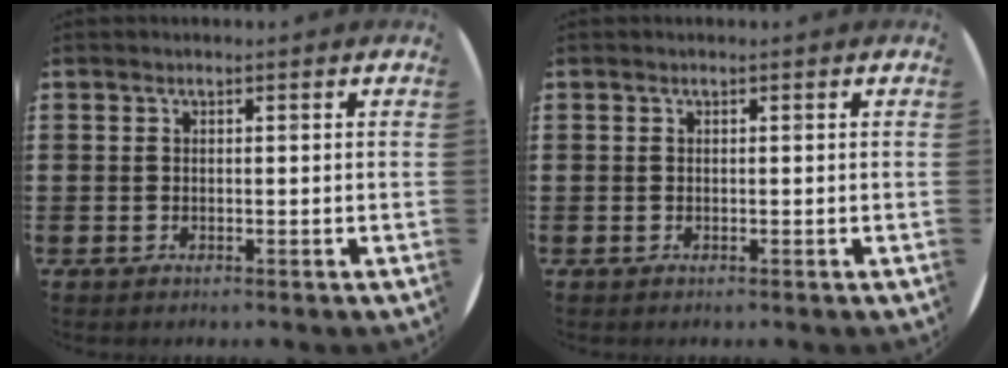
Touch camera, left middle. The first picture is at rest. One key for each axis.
{"total": 0.0}